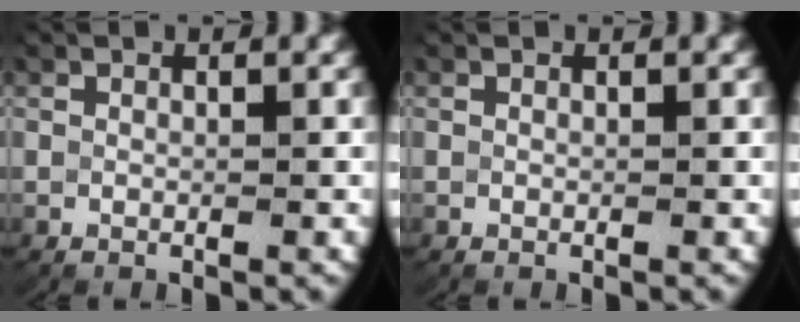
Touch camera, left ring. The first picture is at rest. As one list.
[{"total": 0.0}]